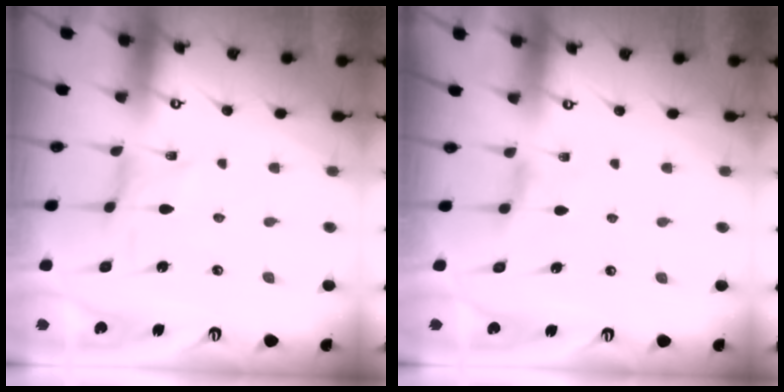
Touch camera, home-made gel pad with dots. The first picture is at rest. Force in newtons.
{"total": 2.4, "press": 2.4, "slide": 0.4}